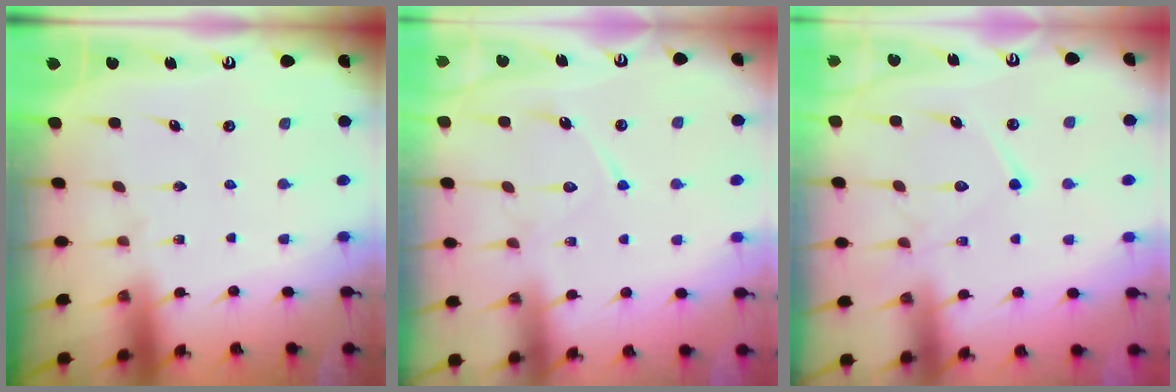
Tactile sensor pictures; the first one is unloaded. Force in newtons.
{"total": 10.8, "press": 10.8, "slide": 0.8}
{"total": 13.2, "press": 13.1, "slide": 1.1}